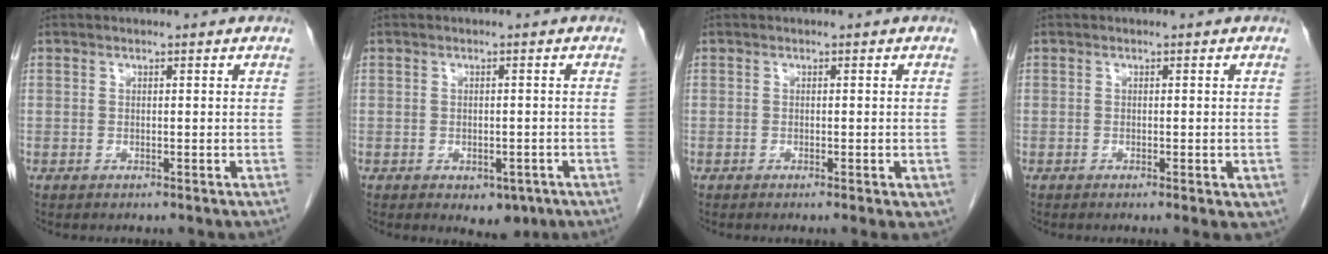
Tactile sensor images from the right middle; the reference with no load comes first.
{"total": 4.2, "force": [-2.2, 2.5, 2.6], "torque": [-0.022, 0.000, -0.019]}
{"total": 2.7, "force": [-1.2, 0.7, 2.4], "torque": [-0.022, -0.005, -0.013]}
{"total": 3.3, "force": [-1.4, 1.0, 2.9], "torque": [-0.025, -0.005, -0.017]}